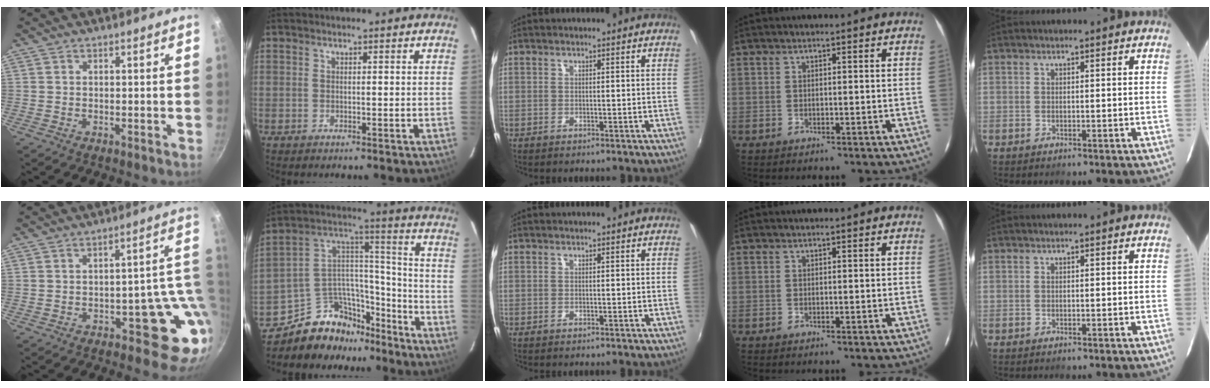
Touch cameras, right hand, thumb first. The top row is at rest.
{"thumb": {"total": 11.1, "force": [-1.7, 6.2, 9.1], "torque": [-0.039, 0.022, -0.016]}, "index": {"total": 15.4, "force": [-12.2, 8.5, 4.1], "torque": [-0.084, 0.081, -0.195]}}